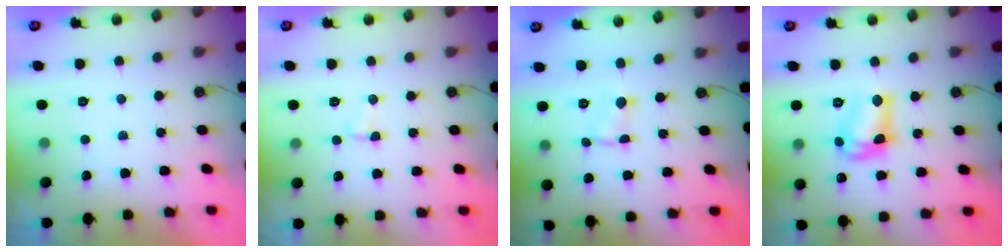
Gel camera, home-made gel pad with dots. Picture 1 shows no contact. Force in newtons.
{"total": 2.5, "press": 2.5, "slide": 0.7}
{"total": 0.6, "press": 0.6, "slide": 0.1}
{"total": 10.9, "press": 10.9, "slide": 0.6}